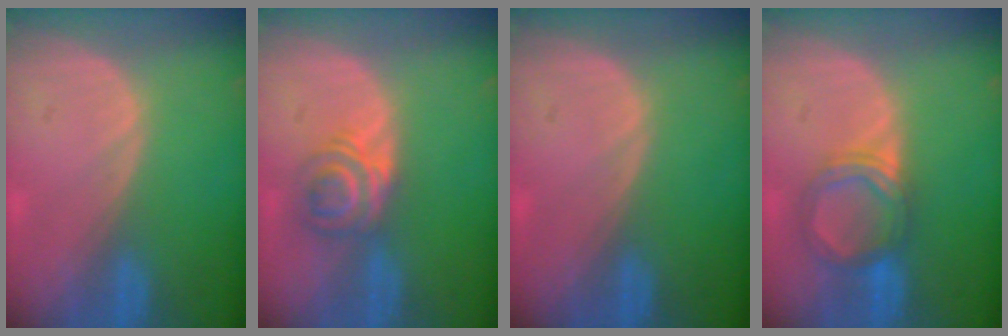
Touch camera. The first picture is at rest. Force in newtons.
{"total": 5.9, "press": 4.8, "slide": 3.4}
{"total": 0.0}
{"total": 5.4, "press": 5.1, "slide": 1.6}